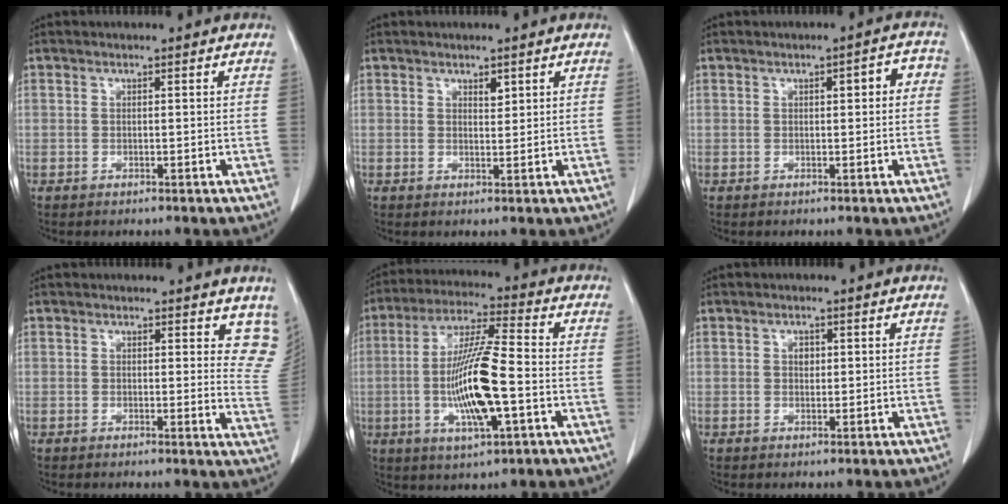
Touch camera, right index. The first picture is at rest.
{"total": 1.3, "force": [0.9, 0.6, 0.8], "torque": [-0.011, -0.005, 0.014]}
{"total": 3.3, "force": [0.4, 1.1, 3.0], "torque": [-0.037, 0.019, 0.002]}
{"total": 6.7, "force": [5.5, 2.6, 2.7], "torque": [-0.008, -0.024, 0.036]}
{"total": 13.7, "force": [-2.6, 1.6, 13.3], "torque": [-0.260, -0.003, -0.045]}
{"total": 1.3, "force": [0.3, 0.9, 0.9], "torque": [-0.013, 0.001, 0.005]}